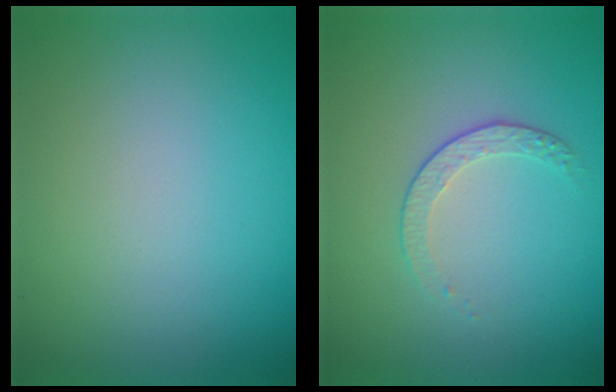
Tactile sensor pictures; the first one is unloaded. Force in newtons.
{"total": 1.6, "press": 1.0, "slide": 1.3}